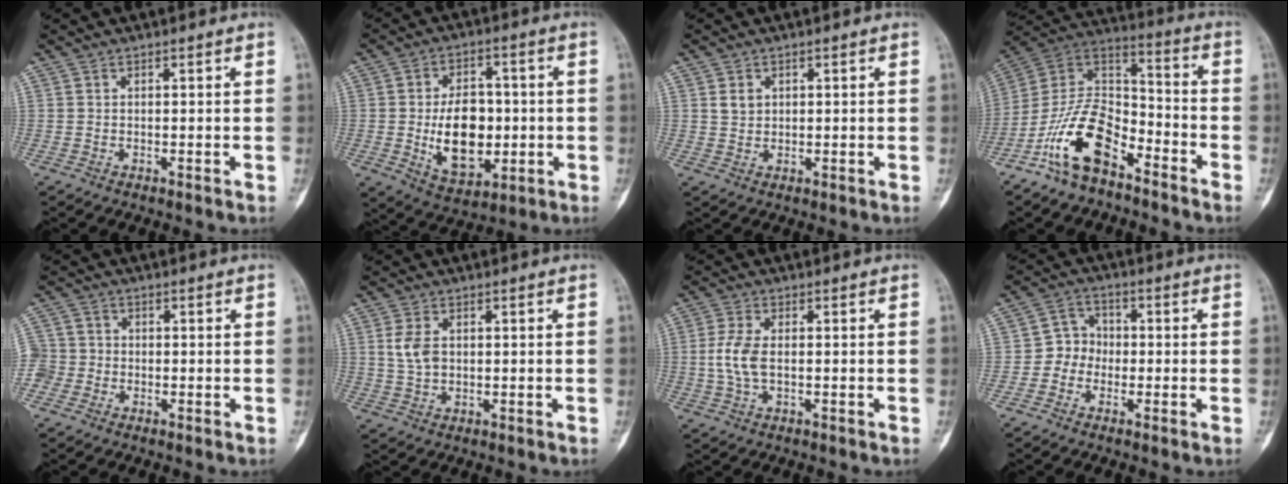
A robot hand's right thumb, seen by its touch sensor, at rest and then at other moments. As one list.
[{"total": 13.8, "force": [-1.3, 9.1, 10.4], "torque": [-0.131, 0.002, -0.009]}, {"total": 2.3, "force": [0.8, 1.8, 1.1], "torque": [-0.012, -0.004, 0.018]}, {"total": 16.0, "force": [-9.4, 8.2, 9.9], "torque": [-0.173, 0.083, -0.184]}, {"total": 5.1, "force": [-1.8, 4.6, 1.1], "torque": [-0.019, 0.013, -0.039]}, {"total": 4.4, "force": [0.8, 2.9, 3.2], "torque": [-0.061, 0.002, 0.019]}, {"total": 5.5, "force": [-0.2, 2.7, 4.7], "torque": [-0.115, 0.005, -0.008]}, {"total": 5.1, "force": [-1.4, 4.6, 1.9], "torque": [0.000, 0.019, -0.041]}]